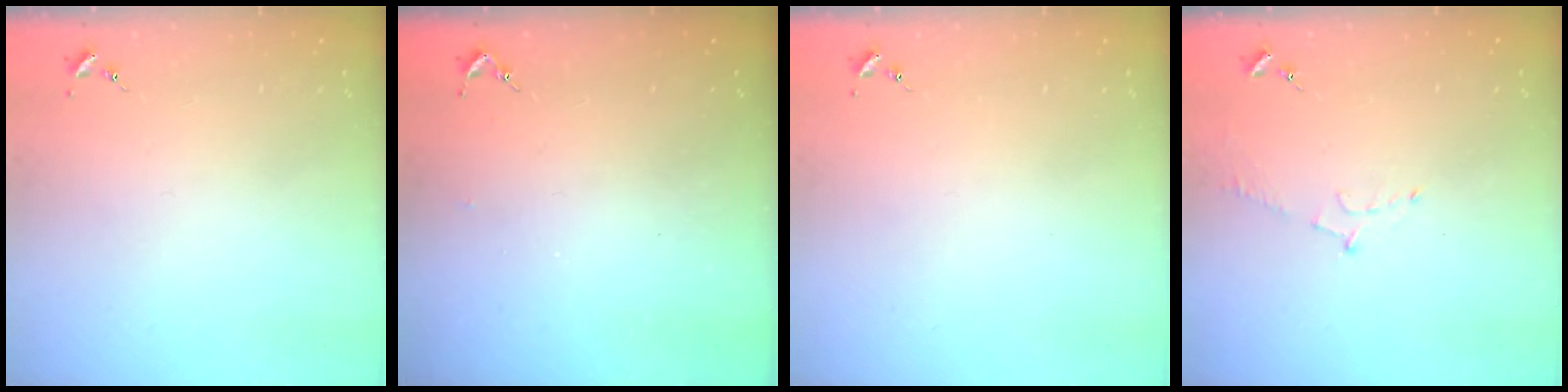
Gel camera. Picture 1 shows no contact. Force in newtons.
{"total": 2.6, "press": 2.5, "slide": 0.3}
{"total": 0.0}
{"total": 5.7, "press": 5.7, "slide": 0.6}